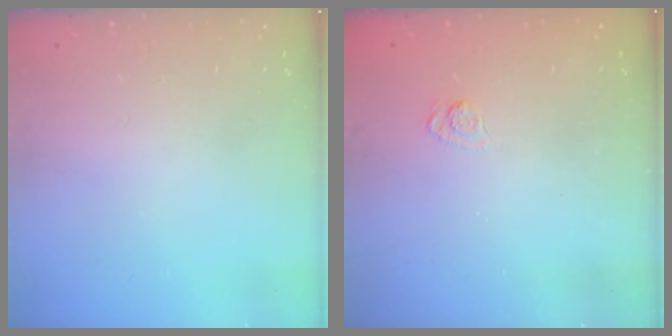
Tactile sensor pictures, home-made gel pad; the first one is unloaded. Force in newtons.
{"total": 2.7, "press": 2.3, "slide": 1.4}